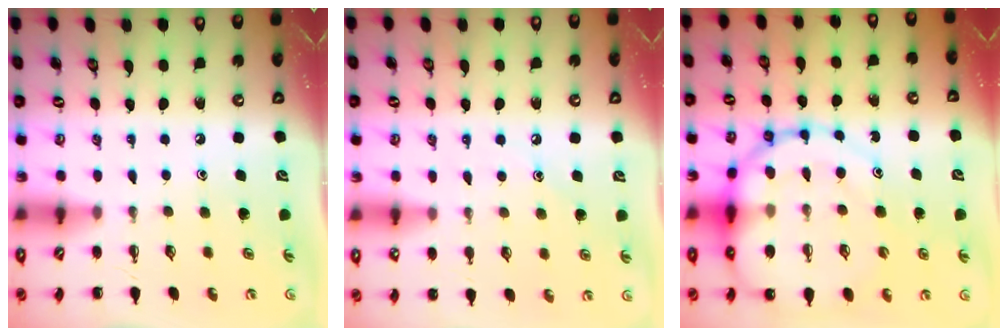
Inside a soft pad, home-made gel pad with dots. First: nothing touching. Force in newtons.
{"total": 6.8, "press": 6.6, "slide": 1.7}
{"total": 20.2, "press": 19.9, "slide": 3.6}